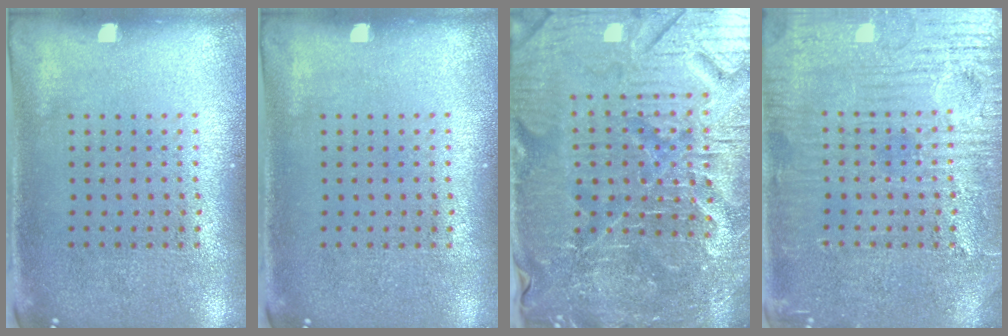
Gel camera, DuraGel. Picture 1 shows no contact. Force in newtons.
{"total": 0.0}
{"total": 5.9, "press": 5.5, "slide": 2.1}
{"total": 5.3, "press": 5.3, "slide": 0.7}